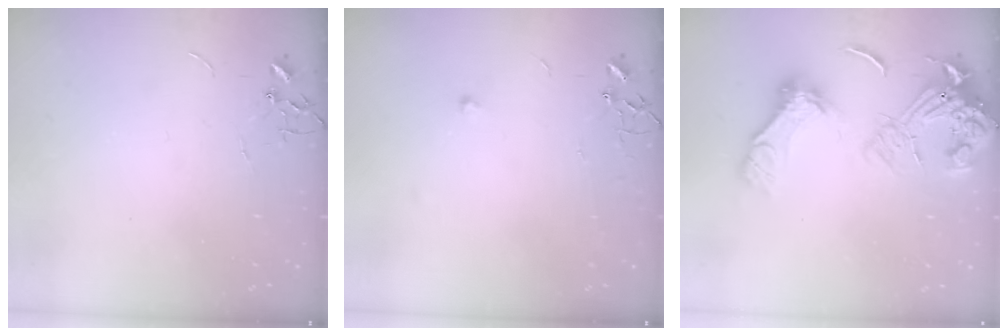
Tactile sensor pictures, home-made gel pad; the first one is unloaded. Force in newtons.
{"total": 6.2, "press": 6.2, "slide": 0.5}
{"total": 17.6, "press": 17.5, "slide": 2.3}